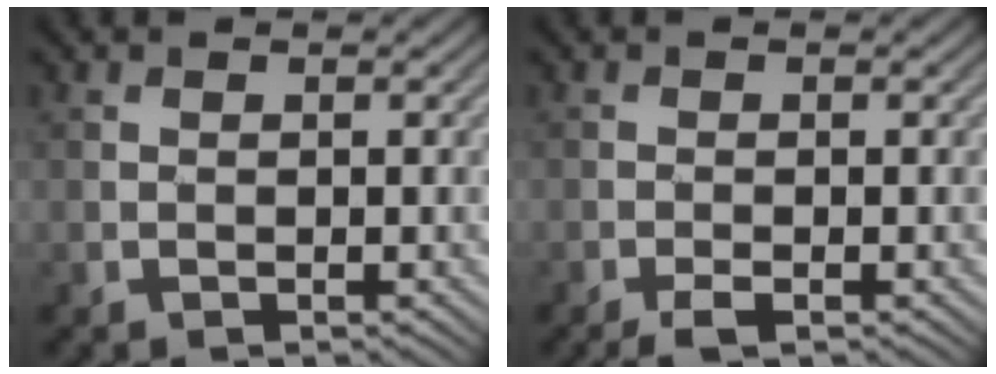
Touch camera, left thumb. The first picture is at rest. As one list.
[{"total": 2.0, "force": [-1.3, 0.4, 1.5], "torque": [-0.031, -0.001, -0.028]}]